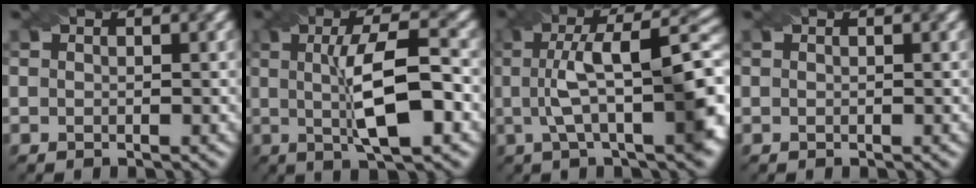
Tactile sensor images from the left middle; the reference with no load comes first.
{"total": 8.2, "force": [-0.1, 2.0, 8.0], "torque": [-0.126, 0.007, -0.003]}
{"total": 10.6, "force": [0.6, 3.1, 10.1], "torque": [-0.151, 0.014, 0.009]}
{"total": 0.0}